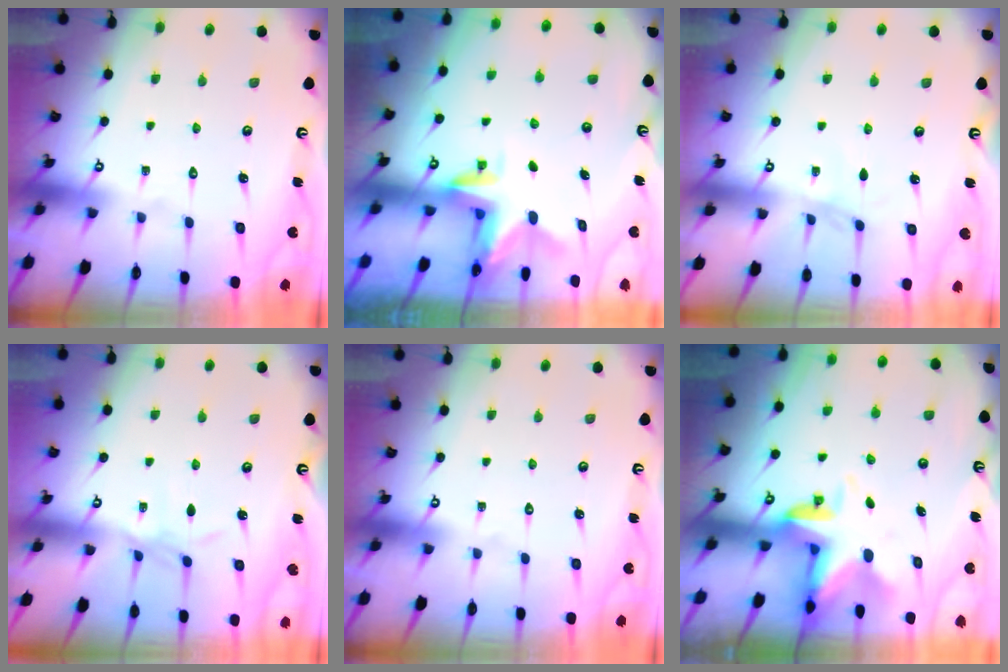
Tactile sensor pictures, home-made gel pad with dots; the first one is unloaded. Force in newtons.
{"total": 3.0, "press": 3.0, "slide": 0.3}
{"total": 2.2, "press": 2.1, "slide": 0.4}
{"total": 3.2, "press": 3.2, "slide": 0.2}
{"total": 0.0}
{"total": 5.1, "press": 5.1, "slide": 0.6}